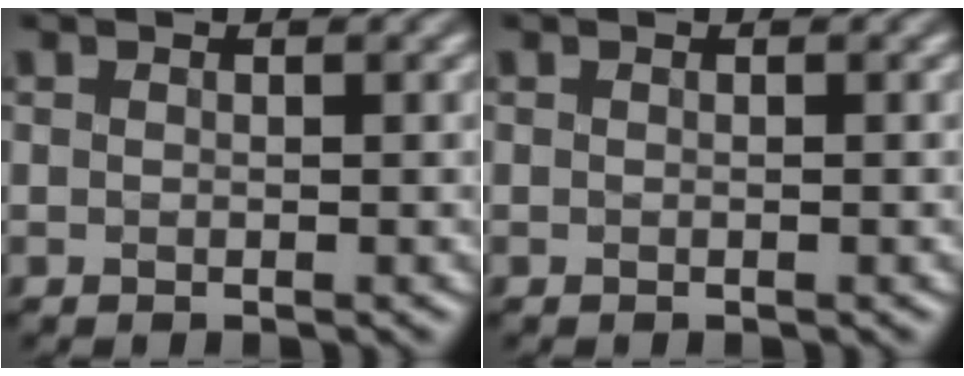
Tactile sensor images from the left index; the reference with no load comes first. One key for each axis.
{"total": 0.0}